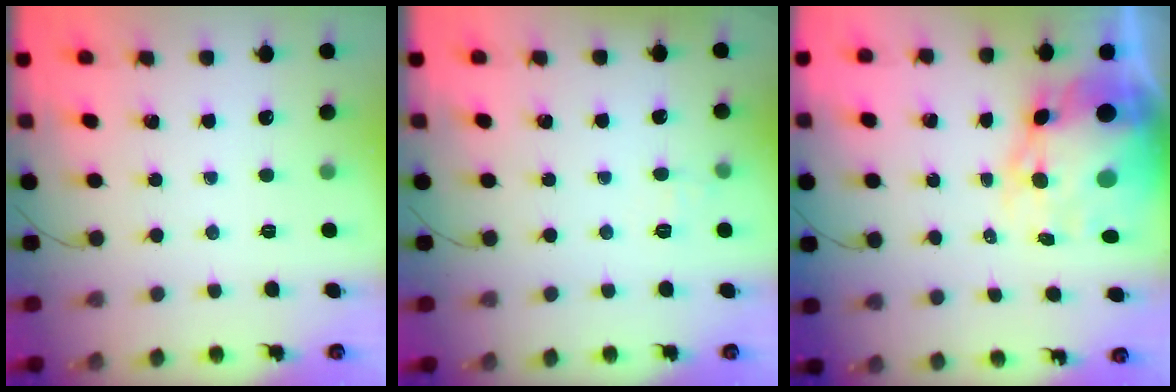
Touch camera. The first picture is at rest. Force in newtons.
{"total": 5.3, "press": 5.1, "slide": 1.5}
{"total": 16.3, "press": 15.8, "slide": 3.8}